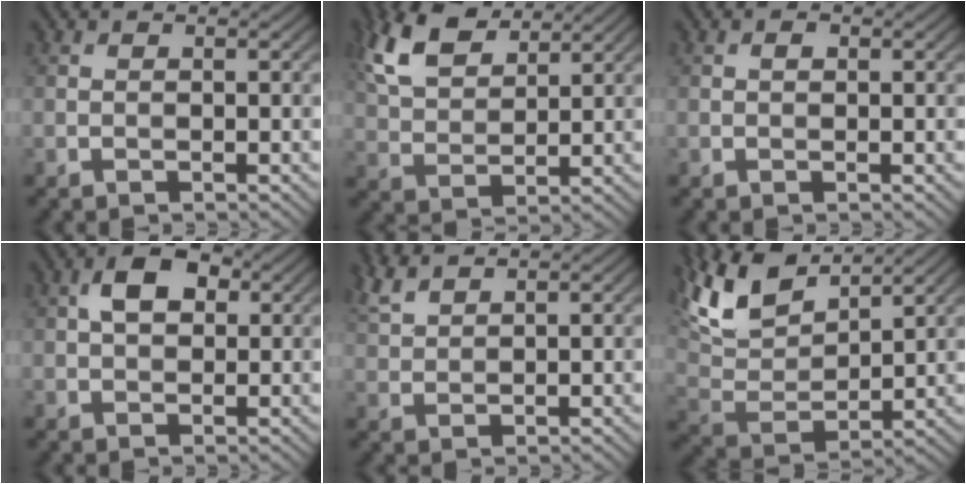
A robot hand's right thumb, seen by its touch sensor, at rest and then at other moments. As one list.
[{"total": 9.1, "force": [5.6, 4.4, 5.7], "torque": [-0.151, 0.016, 0.117]}, {"total": 0.6, "force": [0.0, 0.4, 0.5], "torque": [-0.009, 0.002, -0.001]}, {"total": 4.8, "force": [1.3, 3.0, 3.5], "torque": [-0.064, 0.010, 0.015]}, {"total": 3.8, "force": [3.1, 0.8, 1.9], "torque": [-0.052, 0.010, 0.073]}, {"total": 12.4, "force": [8.5, 4.7, 7.7], "torque": [-0.200, 0.015, 0.168]}]